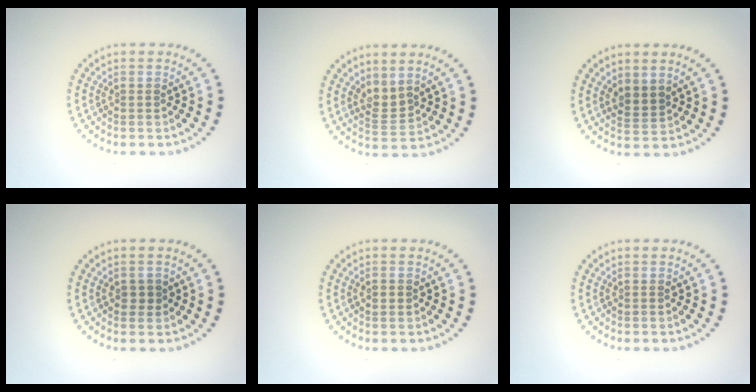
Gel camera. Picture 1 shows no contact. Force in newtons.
{"total": 2.0, "press": 1.4, "slide": 1.4}
{"total": 1.8, "press": 1.4, "slide": 1.1}
{"total": 1.1, "press": 1.1, "slide": 0.2}
{"total": 1.1, "press": 1.0, "slide": 0.1}
{"total": 0.0}